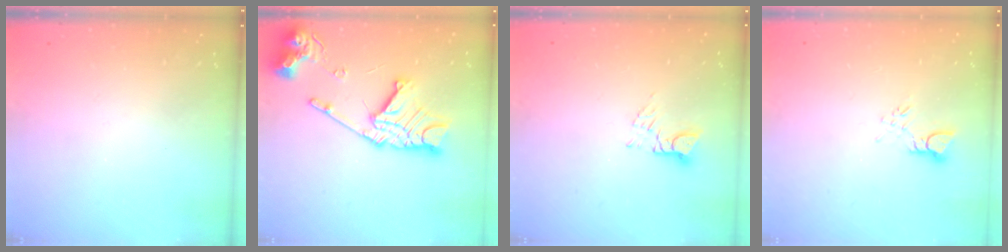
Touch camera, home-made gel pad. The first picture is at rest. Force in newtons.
{"total": 18.5, "press": 18.4, "slide": 2.1}
{"total": 2.8, "press": 2.8, "slide": 0.3}
{"total": 2.8, "press": 2.8, "slide": 0.5}